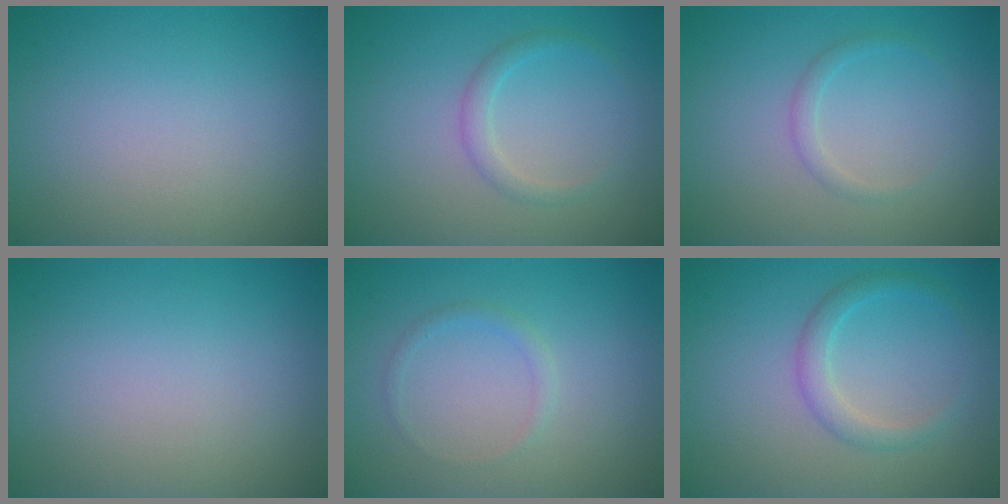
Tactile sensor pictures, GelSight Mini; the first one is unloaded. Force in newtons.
{"total": 1.6, "press": 1.6, "slide": 0.1}
{"total": 1.1, "press": 1.1, "slide": 0.1}
{"total": 0.0}
{"total": 0.9, "press": 0.9, "slide": 0.1}
{"total": 2.1, "press": 2.1, "slide": 0.1}